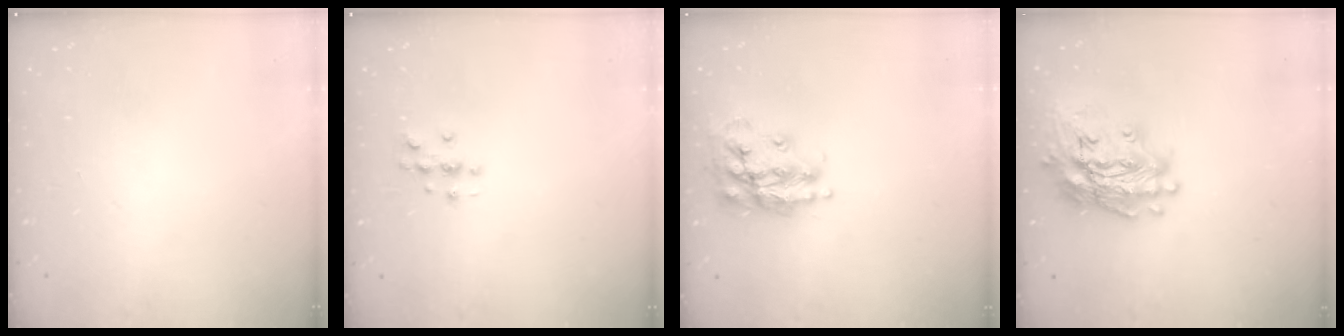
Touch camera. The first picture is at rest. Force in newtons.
{"total": 3.2, "press": 3.2, "slide": 0.3}
{"total": 18.7, "press": 18.6, "slide": 1.6}
{"total": 19.7, "press": 19.5, "slide": 2.7}